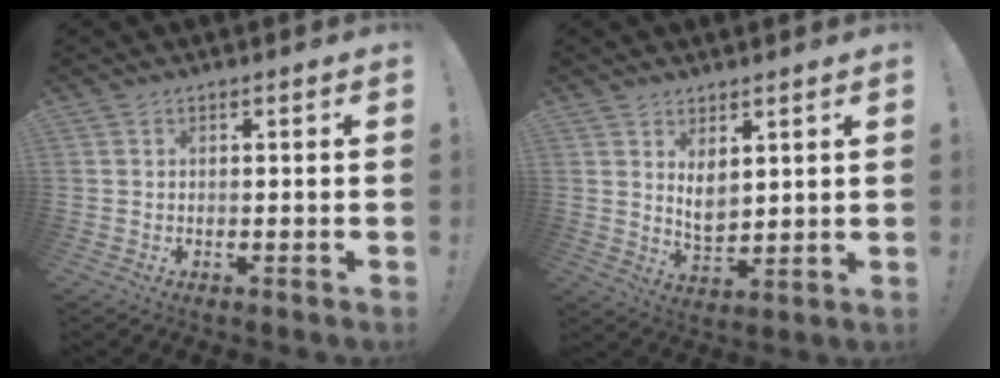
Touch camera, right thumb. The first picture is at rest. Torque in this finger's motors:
{"motor_torque": [-0.03, 0.20, -0.20, 0.31, 0.19]}